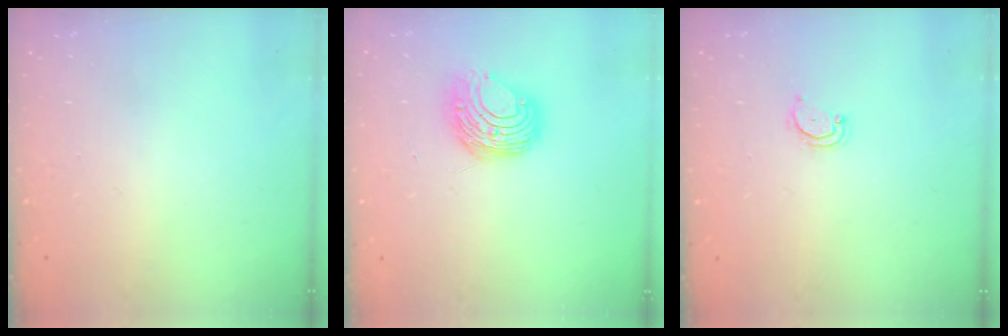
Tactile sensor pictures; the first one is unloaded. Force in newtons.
{"total": 8.8, "press": 8.7, "slide": 0.5}
{"total": 2.8, "press": 2.8, "slide": 0.3}